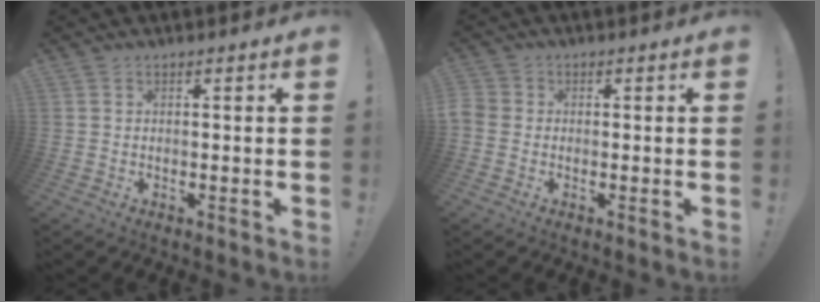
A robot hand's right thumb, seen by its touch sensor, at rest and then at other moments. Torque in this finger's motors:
{"motor_torque": [-0.28, 0.70, 0.03, 0.22, 0.19]}